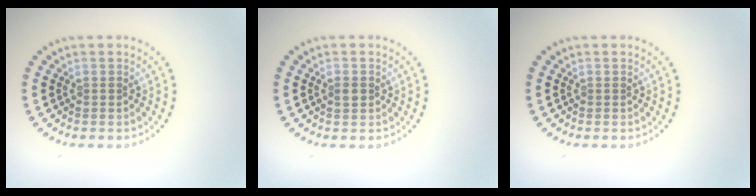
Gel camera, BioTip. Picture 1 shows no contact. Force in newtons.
{"total": 1.2, "press": 1.2, "slide": 0.1}
{"total": 0.0}